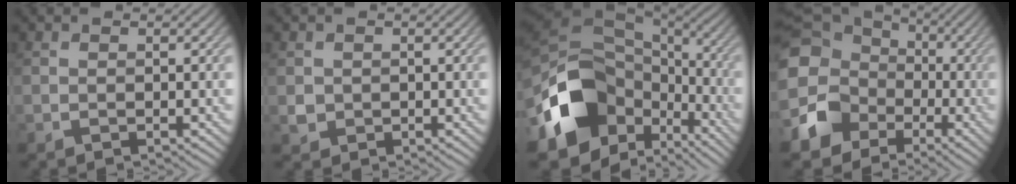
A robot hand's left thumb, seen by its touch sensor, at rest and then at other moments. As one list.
[{"total": 1.6, "force": [0.1, 1.6, 0.4], "torque": [-0.012, -0.003, 0.001]}, {"total": 16.6, "force": [-5.5, 11.9, 10.2], "torque": [-0.230, -0.038, -0.086]}, {"total": 14.5, "force": [-2.8, 12.6, 6.7], "torque": [-0.199, -0.041, -0.066]}]